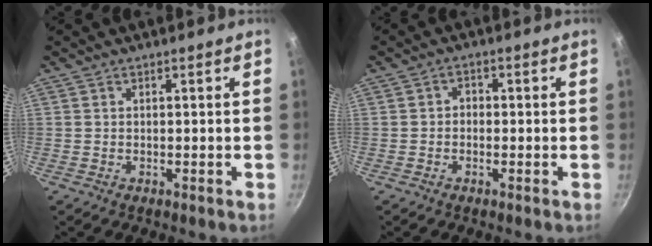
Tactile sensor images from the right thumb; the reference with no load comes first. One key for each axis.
{"total": 1.8, "fx": -0.5, "fy": 1.5, "fz": 0.9, "tx": -0.008, "ty": 0.009, "tz": -0.011}